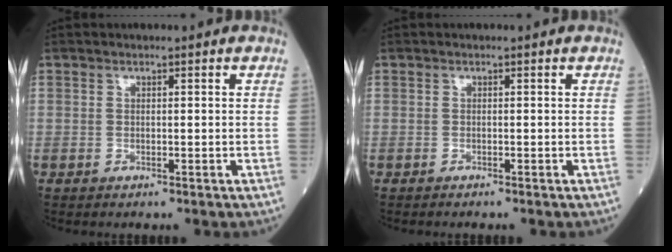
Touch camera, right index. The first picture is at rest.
{"total": 0.7, "force": [-0.6, 0.0, 0.3], "torque": [0.001, -0.001, -0.010]}